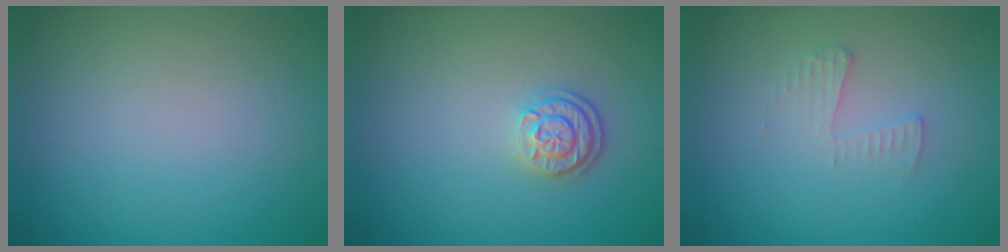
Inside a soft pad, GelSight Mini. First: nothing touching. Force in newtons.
{"total": 2.3, "press": 2.0, "slide": 1.3}
{"total": 1.4, "press": 1.4, "slide": 0.1}